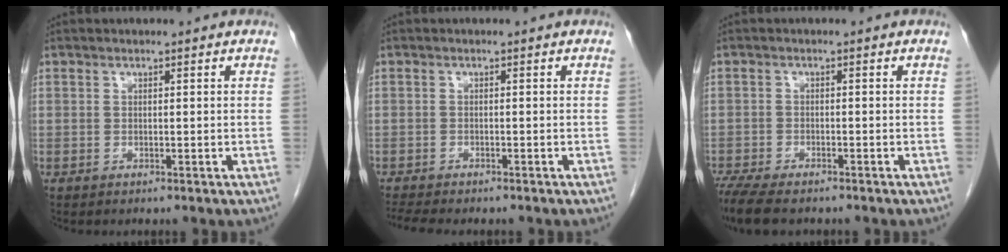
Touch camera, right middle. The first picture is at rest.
{"total": 5.3, "force": [-4.6, 1.0, 2.4], "torque": [-0.037, -0.008, -0.069]}
{"total": 7.9, "force": [-6.4, 2.2, 4.1], "torque": [-0.074, -0.017, -0.106]}